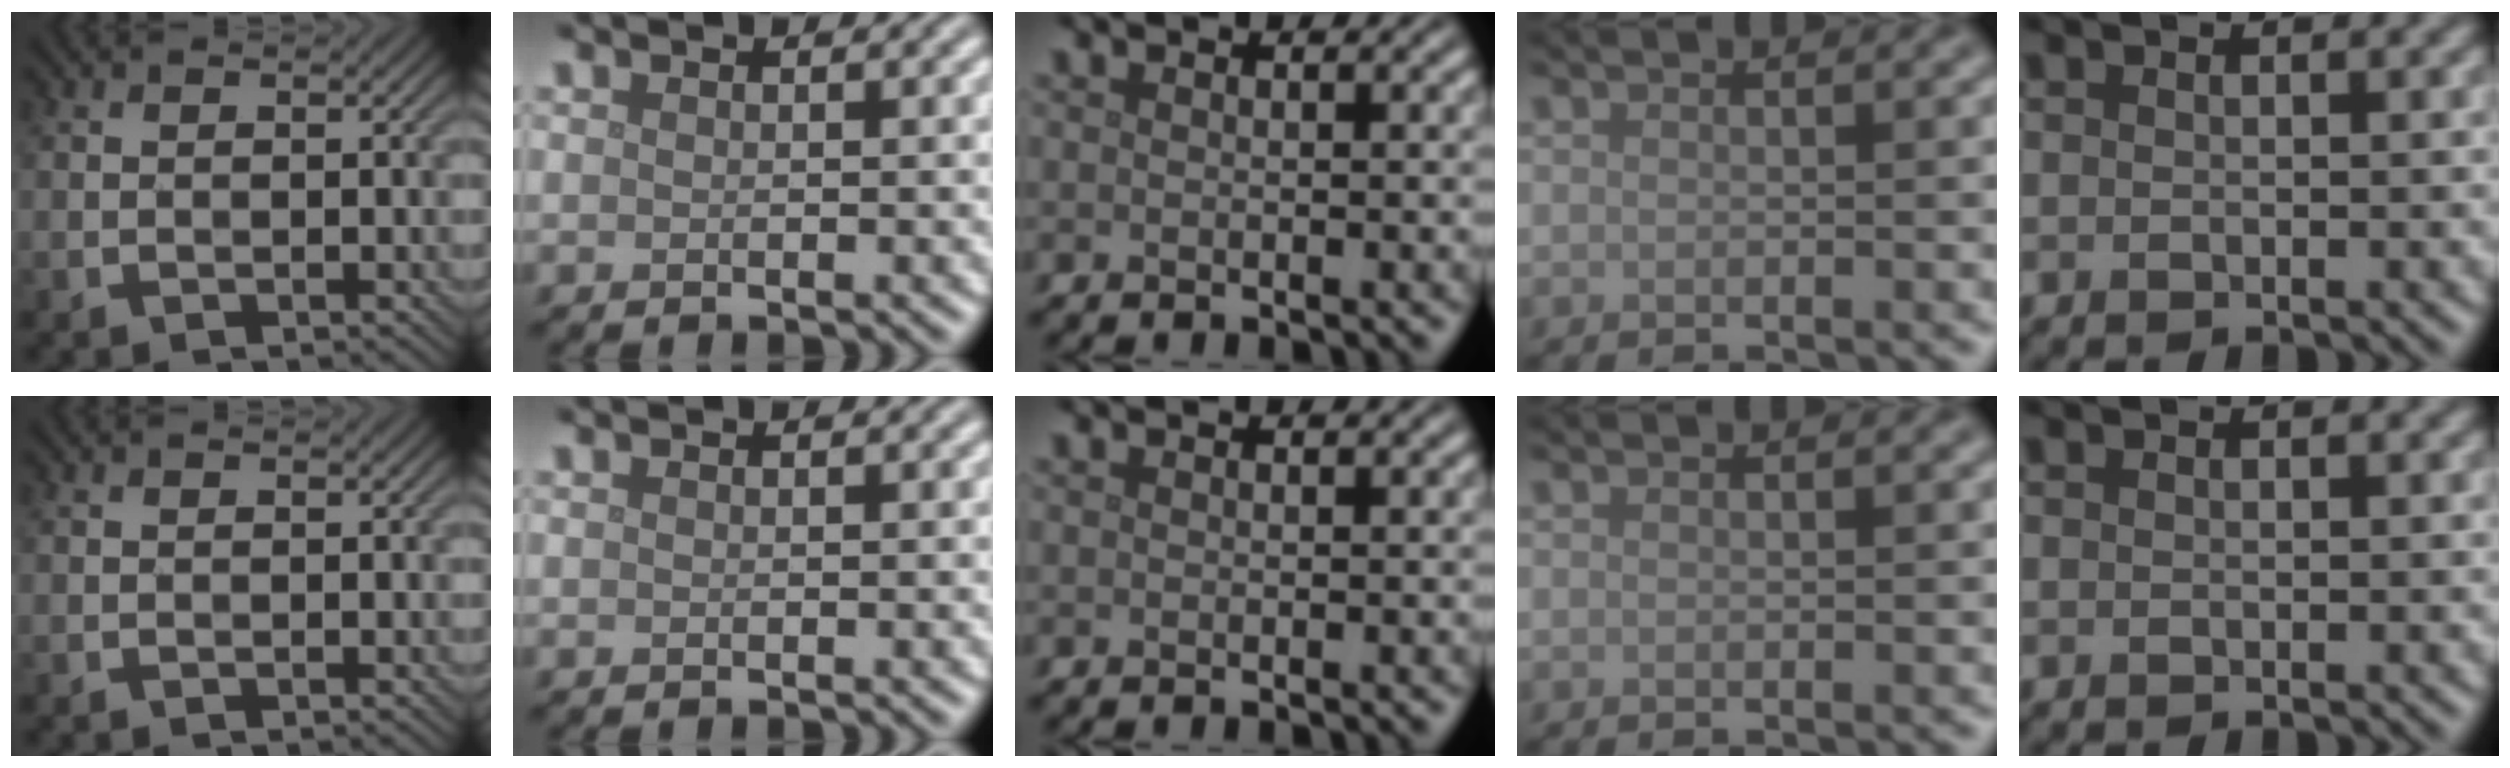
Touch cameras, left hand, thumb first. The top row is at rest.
{}